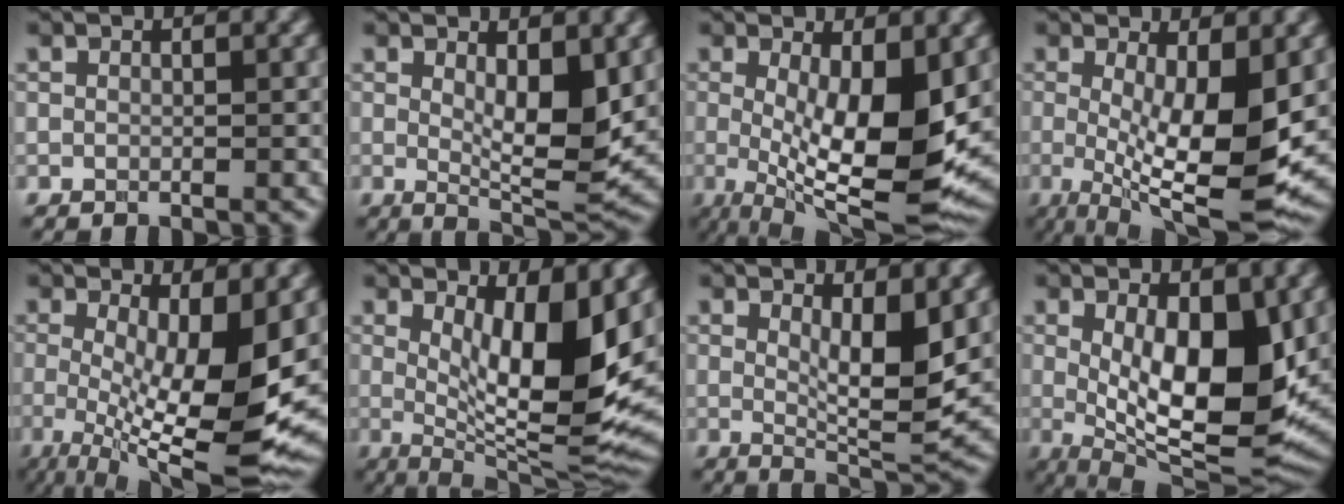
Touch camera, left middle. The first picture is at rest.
{"total": 6.3, "force": [0.8, 2.1, 5.9], "torque": [-0.090, -0.018, 0.021]}
{"total": 11.3, "force": [-0.5, 3.4, 10.8], "torque": [-0.173, -0.025, -0.003]}
{"total": 10.3, "force": [-0.7, 2.9, 9.9], "torque": [-0.159, -0.023, -0.006]}
{"total": 11.5, "force": [-0.9, 3.4, 11.0], "torque": [-0.166, -0.021, -0.009]}
{"total": 10.6, "force": [2.1, 3.0, 10.0], "torque": [-0.150, -0.022, 0.041]}
{"total": 6.0, "force": [1.1, 1.7, 5.6], "torque": [-0.086, -0.018, 0.026]}
{"total": 11.1, "force": [0.6, 4.3, 10.3], "torque": [-0.159, -0.022, 0.017]}